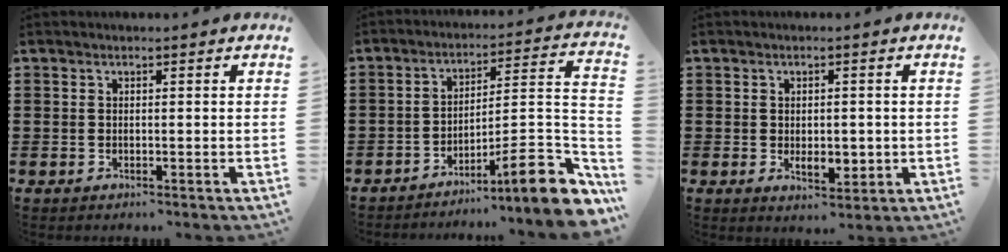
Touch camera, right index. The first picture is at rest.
{"total": 10.1, "force": [-6.5, 1.5, 7.6], "torque": [-0.102, -0.003, -0.124]}
{"total": 3.4, "force": [-0.3, 1.9, 2.8], "torque": [-0.038, -0.002, -0.009]}